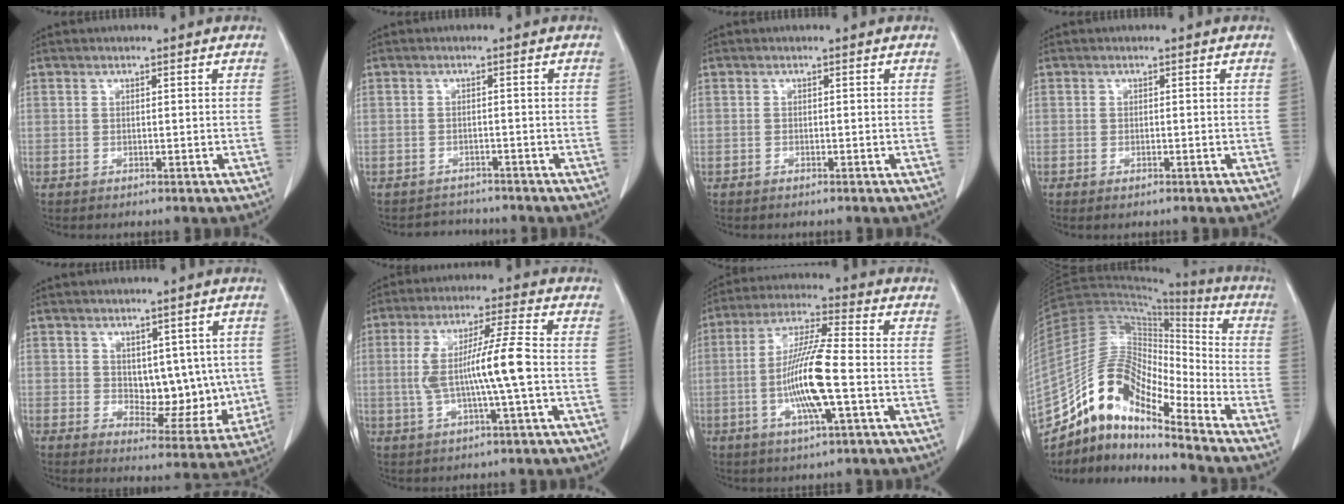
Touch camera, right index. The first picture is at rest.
{"total": 2.9, "force": [-2.8, 0.8, -0.6], "torque": [0.006, -0.002, -0.040]}
{"total": 0.0}
{"total": 0.9, "force": [-0.6, 0.2, 0.6], "torque": [-0.013, -0.002, -0.005]}
{"total": 8.9, "force": [1.2, 5.3, 7.1], "torque": [-0.075, -0.002, 0.033]}
{"total": 10.0, "force": [-0.7, -0.2, 9.9], "torque": [-0.192, 0.011, -0.015]}
{"total": 12.1, "force": [-2.5, 0.8, 11.8], "torque": [-0.230, -0.006, -0.052]}
{"total": 15.9, "force": [-12.2, 3.6, 9.4], "torque": [-0.172, 0.042, -0.220]}